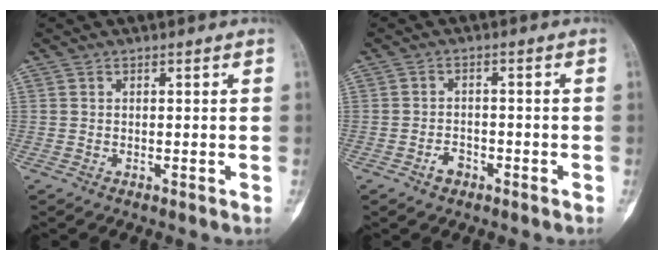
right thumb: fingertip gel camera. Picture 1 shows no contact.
{"total": 2.6, "force": [-1.7, 1.6, 1.2], "torque": [-0.018, 0.014, -0.026]}